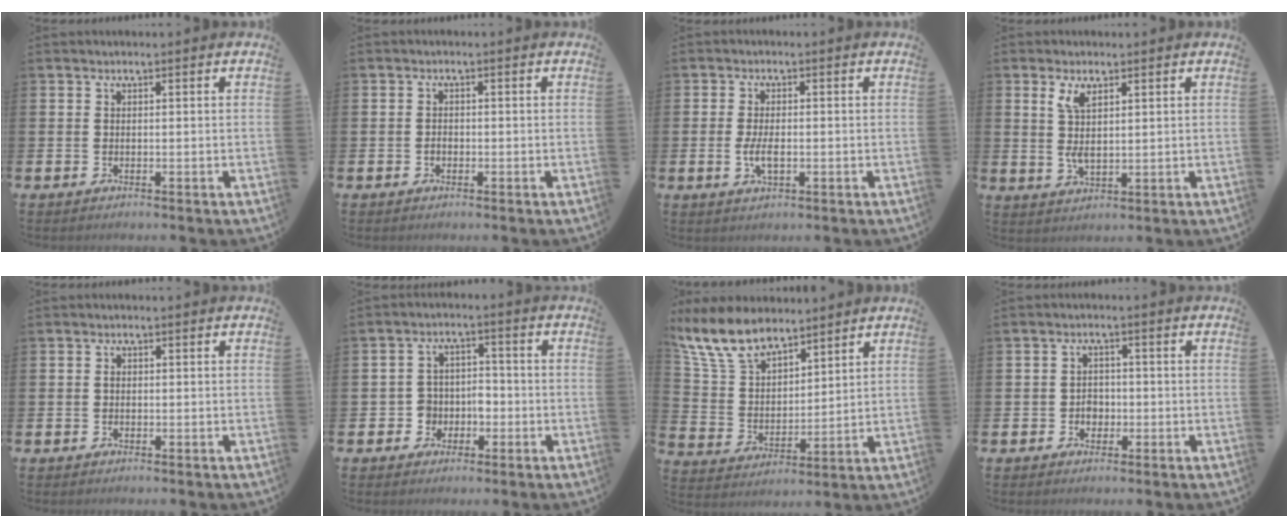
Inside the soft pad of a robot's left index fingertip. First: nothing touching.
{"total": 1.0, "force": [-0.4, 0.7, 0.5], "torque": [-0.005, 0.000, -0.009]}
{"total": 3.3, "force": [-0.4, 1.5, 2.9], "torque": [-0.041, -0.003, -0.010]}
{"total": 4.6, "force": [2.3, 1.7, 3.5], "torque": [-0.064, -0.007, 0.038]}
{"total": 0.8, "force": [-0.1, 0.7, 0.5], "torque": [-0.007, 0.004, -0.004]}
{"total": 3.6, "force": [-1.6, 3.2, 0.5], "torque": [-0.031, 0.008, -0.037]}
{"total": 9.4, "force": [8.0, 3.7, 3.2], "torque": [-0.106, -0.028, 0.152]}
{"total": 2.2, "force": [-0.8, 1.9, 0.7], "torque": [-0.009, 0.002, -0.022]}